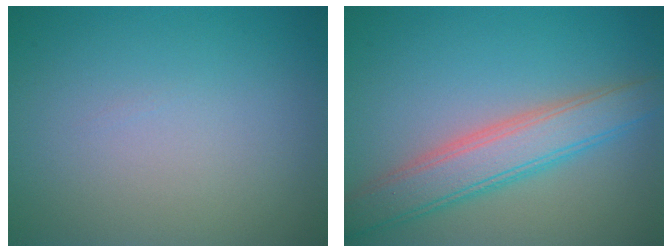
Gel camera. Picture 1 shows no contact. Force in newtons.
{"total": 5.1, "press": 5.1, "slide": 0.1}